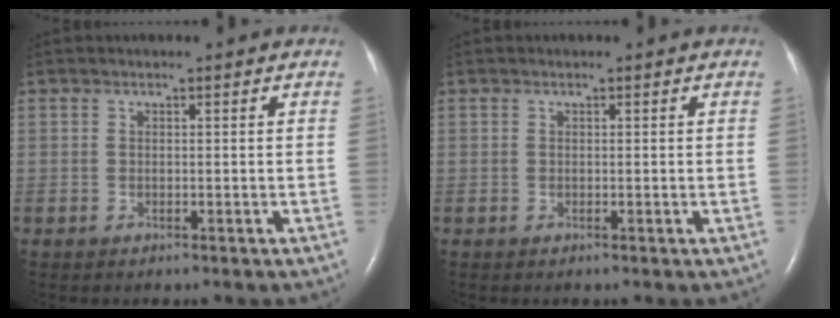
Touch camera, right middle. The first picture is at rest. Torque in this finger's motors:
{"motor_torque": [0.00, 0.00, 0.00, 0.01]}